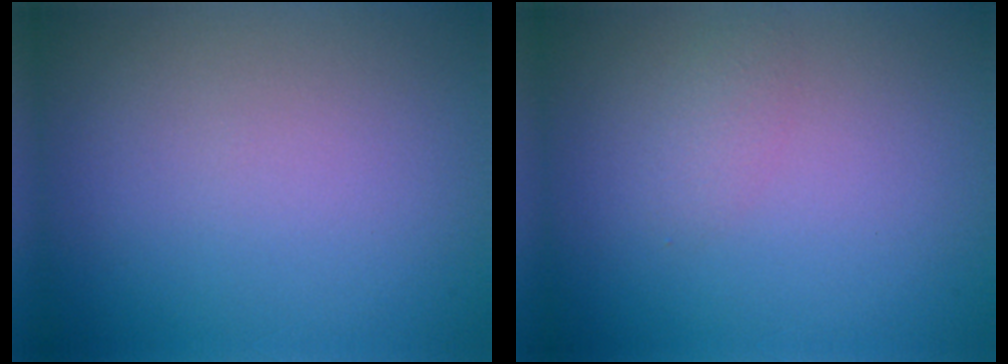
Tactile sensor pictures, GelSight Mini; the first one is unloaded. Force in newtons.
{"total": 1.1, "press": 1.1, "slide": 0.1}